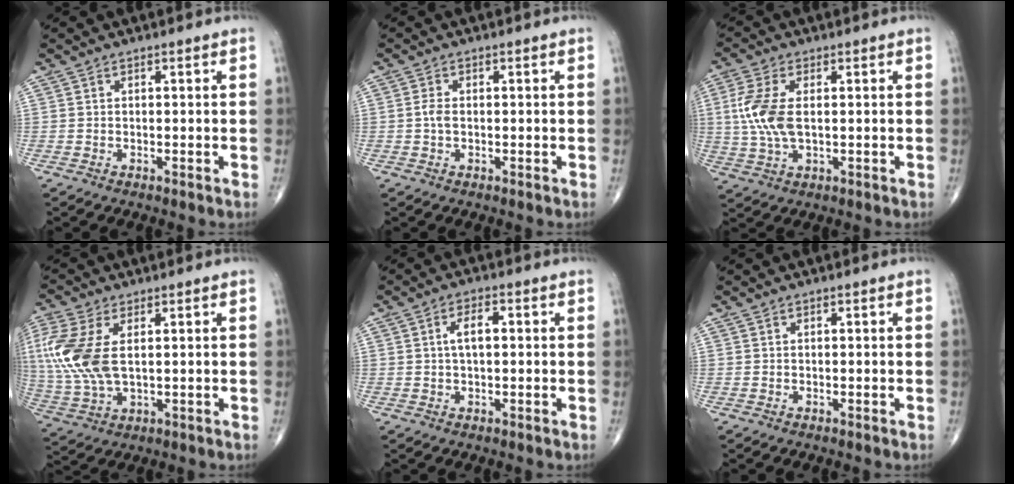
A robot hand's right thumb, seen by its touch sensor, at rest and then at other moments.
{"total": 1.7, "force": [-0.2, 1.0, 1.4], "torque": [-0.031, 0.001, -0.007]}
{"total": 8.7, "force": [0.7, 4.4, 7.5], "torque": [-0.186, -0.002, 0.016]}
{"total": 13.9, "force": [2.4, 7.3, 11.6], "torque": [-0.295, -0.001, 0.055]}
{"total": 3.8, "force": [0.5, 1.7, 3.3], "torque": [-0.061, 0.008, 0.006]}
{"total": 0.0}